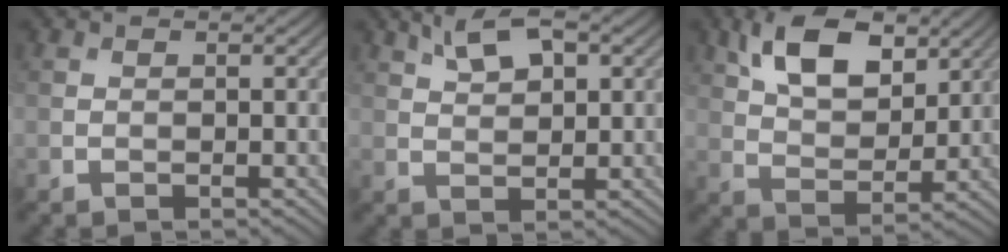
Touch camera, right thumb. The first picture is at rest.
{"total": 4.9, "force": [2.7, 2.0, 3.6], "torque": [-0.080, 0.007, 0.053]}
{"total": 10.2, "force": [5.2, 5.3, 7.0], "torque": [-0.147, 0.006, 0.099]}